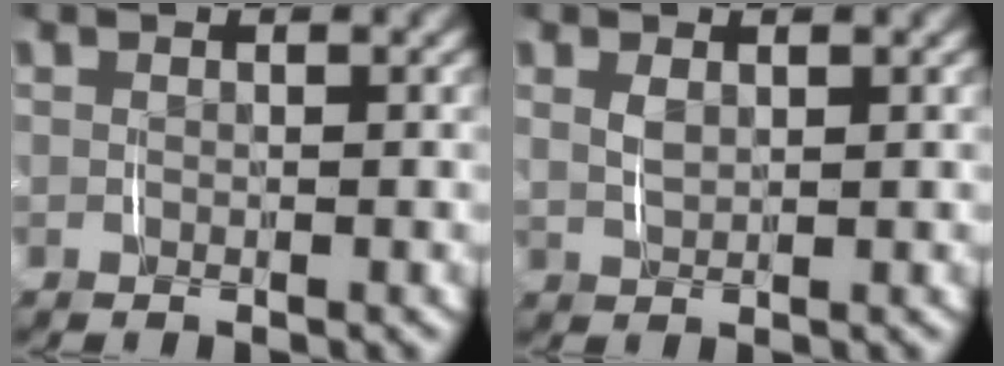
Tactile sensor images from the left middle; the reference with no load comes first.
{"total": 0.9, "force": [0.5, -0.1, 0.7], "torque": [-0.016, -0.003, 0.015]}